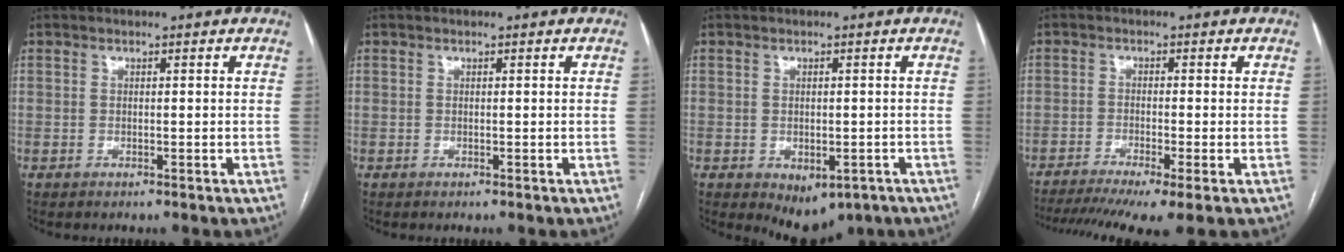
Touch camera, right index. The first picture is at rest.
{"total": 0.0}
{"total": 5.7, "force": [-3.0, 3.5, 3.4], "torque": [-0.034, -0.002, -0.031]}
{"total": 11.5, "force": [-8.3, 0.9, 8.0], "torque": [-0.130, -0.018, -0.131]}